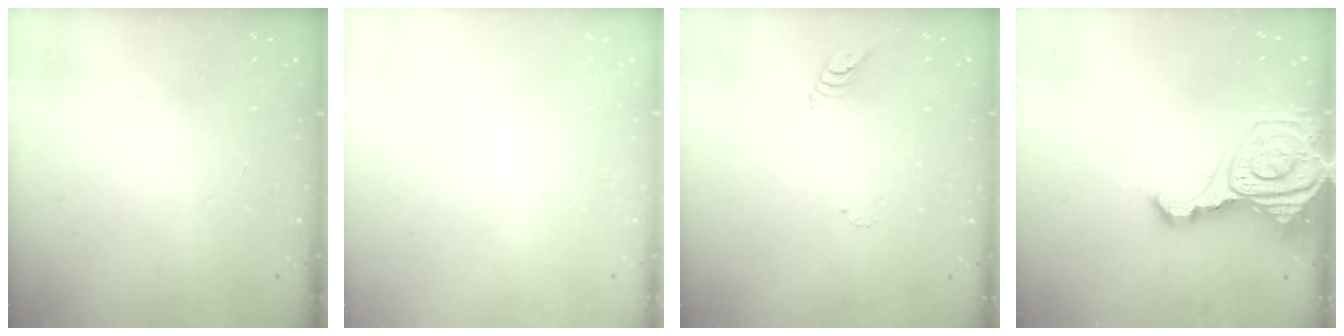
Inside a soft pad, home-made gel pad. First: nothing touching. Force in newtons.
{"total": 0.0}
{"total": 3.1, "press": 3.1, "slide": 0.4}
{"total": 19.7, "press": 19.6, "slide": 2.0}